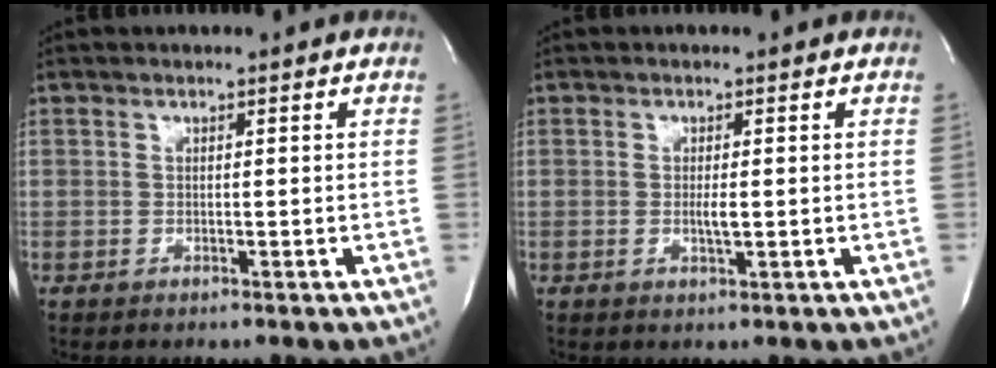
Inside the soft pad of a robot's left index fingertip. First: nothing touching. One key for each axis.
{"total": 1.8, "fx": -0.2, "fy": 0.3, "fz": 1.8, "tx": -0.035, "ty": -0.004, "tz": -0.004}